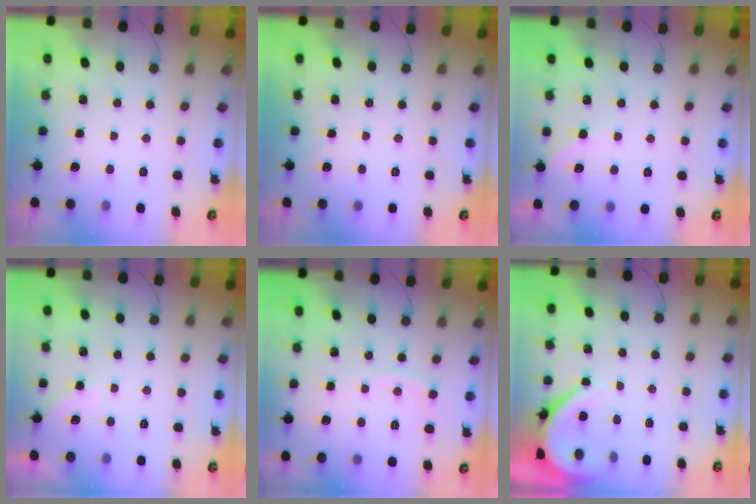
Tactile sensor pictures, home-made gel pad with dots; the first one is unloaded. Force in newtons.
{"total": 0.0}
{"total": 3.3, "press": 3.2, "slide": 0.4}
{"total": 2.7, "press": 2.6, "slide": 0.5}
{"total": 4.6, "press": 4.5, "slide": 0.6}
{"total": 5.6, "press": 5.5, "slide": 0.7}